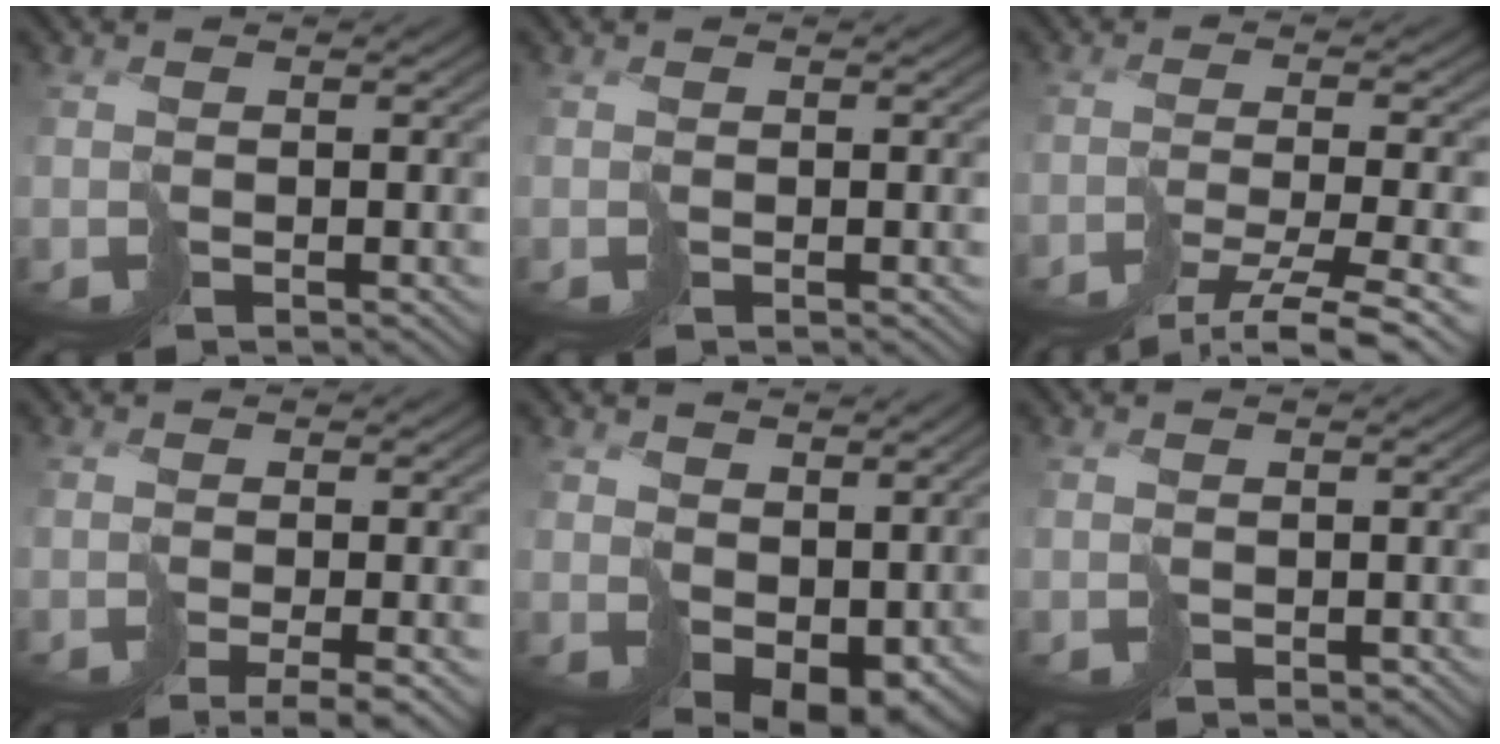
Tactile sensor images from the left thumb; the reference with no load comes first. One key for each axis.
{"total": 0.0}
{"total": 7.6, "fx": -6.1, "fy": 0.8, "fz": 4.6, "tx": -0.066, "ty": -0.006, "tz": -0.085}
{"total": 3.8, "fx": -2.3, "fy": 0.4, "fz": 2.9, "tx": -0.041, "ty": -0.007, "tz": -0.030}
{"total": 9.3, "fx": 3.0, "fy": 6.3, "fz": 6.1, "tx": -0.134, "ty": -0.033, "tz": 0.085}
{"total": 0.8, "fx": 0.1, "fy": 0.7, "fz": 0.4, "tx": -0.003, "ty": -0.002, "tz": 0.004}